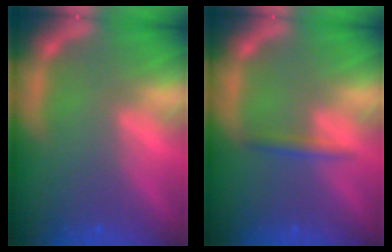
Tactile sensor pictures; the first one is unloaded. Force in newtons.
{"total": 1.4}